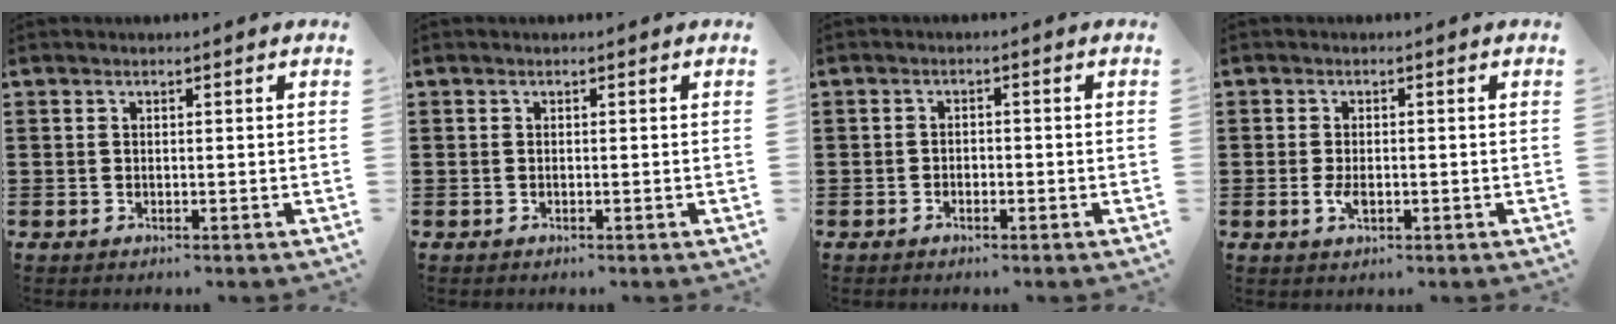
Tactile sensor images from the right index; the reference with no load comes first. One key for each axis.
{"total": 0.0}
{"total": 1.1, "fx": -1.0, "fy": 0.5, "fz": 0.3, "tx": -0.009, "ty": 0.000, "tz": -0.020}
{"total": 2.4, "fx": -0.5, "fy": 1.0, "fz": 2.2, "tx": -0.050, "ty": -0.007, "tz": -0.010}